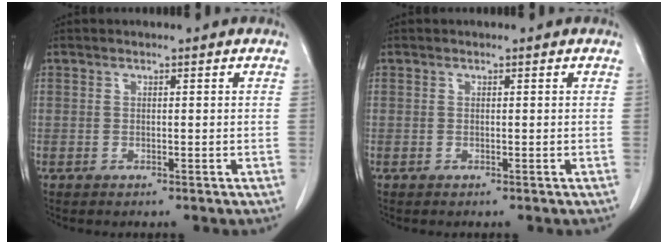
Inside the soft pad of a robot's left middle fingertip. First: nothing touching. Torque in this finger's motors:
{"motor_torque": [-0.02, -0.02, 0.01, 0.00]}